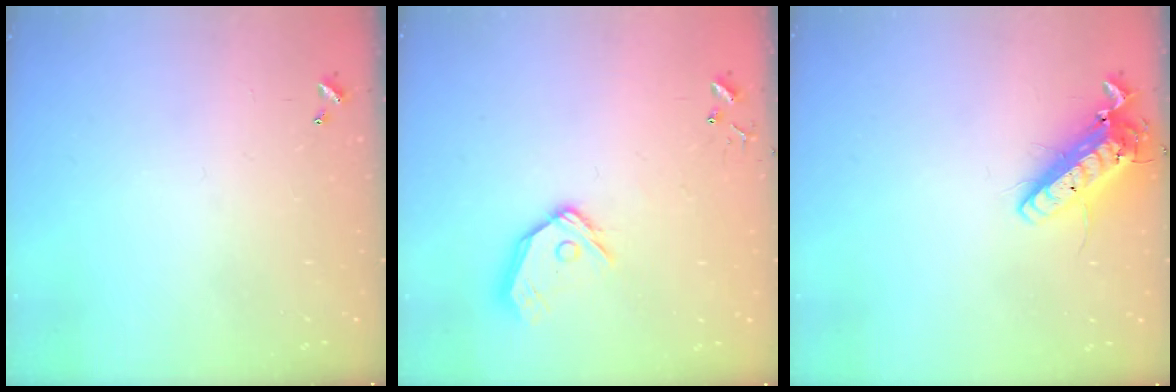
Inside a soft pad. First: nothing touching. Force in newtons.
{"total": 12.7, "press": 12.5, "slide": 2.0}
{"total": 15.3, "press": 15.1, "slide": 2.8}